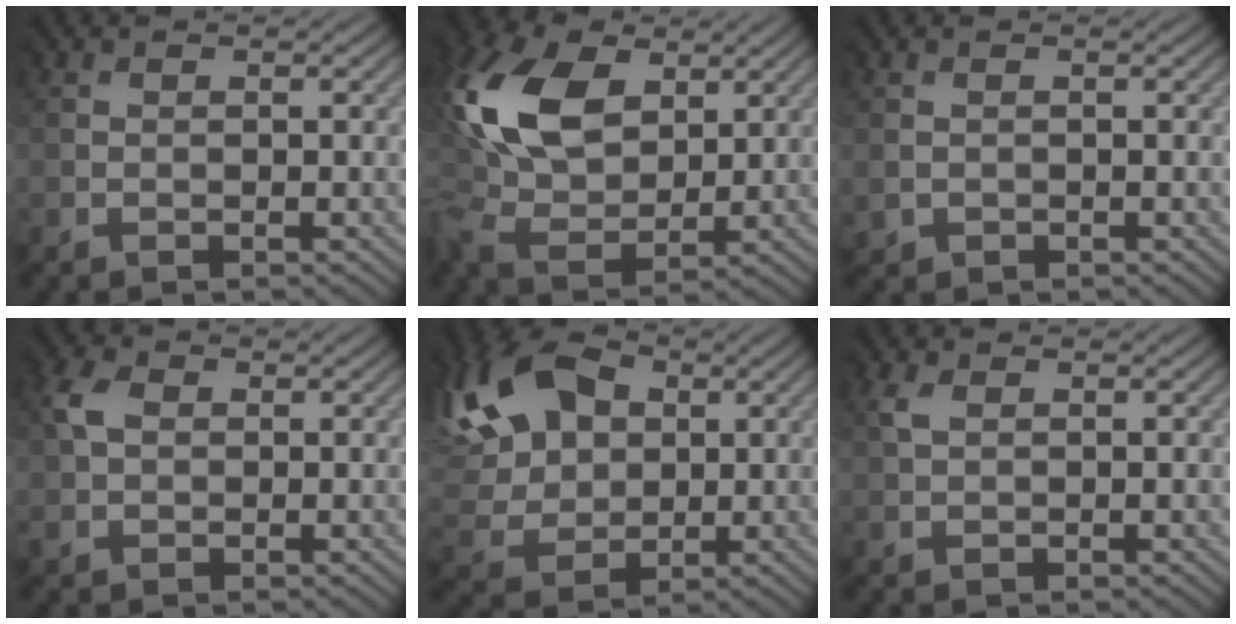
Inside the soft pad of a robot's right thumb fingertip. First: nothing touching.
{"total": 13.7, "force": [4.9, 8.8, 9.3], "torque": [-0.247, 0.023, 0.090]}
{"total": 0.8, "force": [0.1, 0.7, -0.4], "torque": [0.008, -0.002, 0.004]}
{"total": 3.5, "force": [1.0, 2.8, 1.7], "torque": [-0.049, 0.003, 0.016]}
{"total": 14.0, "force": [5.3, 9.8, 8.5], "torque": [-0.208, 0.028, 0.096]}
{"total": 2.1, "force": [1.1, 1.4, 1.1], "torque": [-0.028, 0.004, 0.021]}